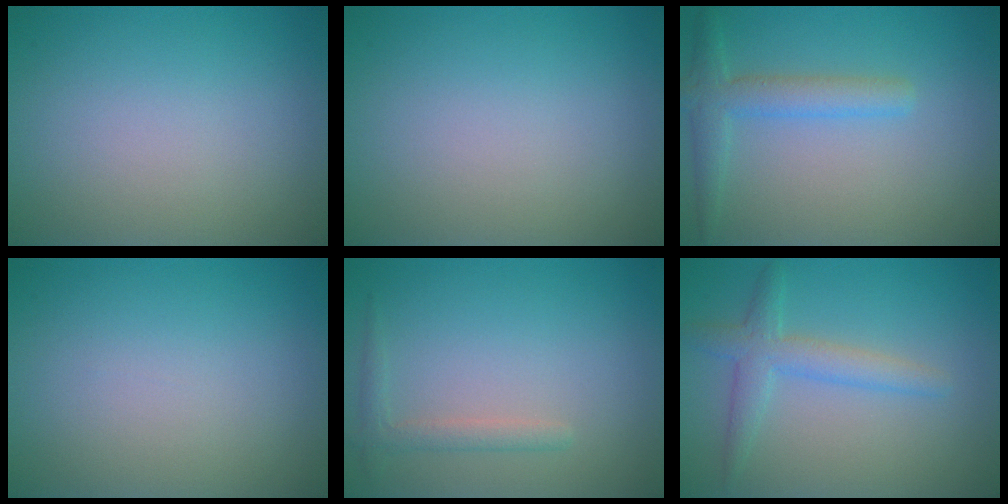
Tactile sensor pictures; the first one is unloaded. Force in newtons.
{"total": 0.0}
{"total": 3.0, "press": 3.0, "slide": 0.1}
{"total": 0.0}
{"total": 1.5, "press": 1.5, "slide": 0.1}
{"total": 3.0, "press": 3.0, "slide": 0.0}